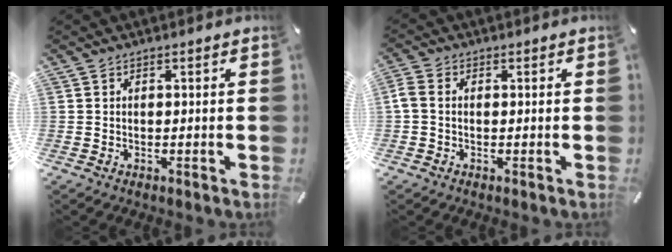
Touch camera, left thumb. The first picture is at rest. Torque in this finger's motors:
{"motor_torque": [0.44, 1.12, 0.42, -0.12, 0.10]}